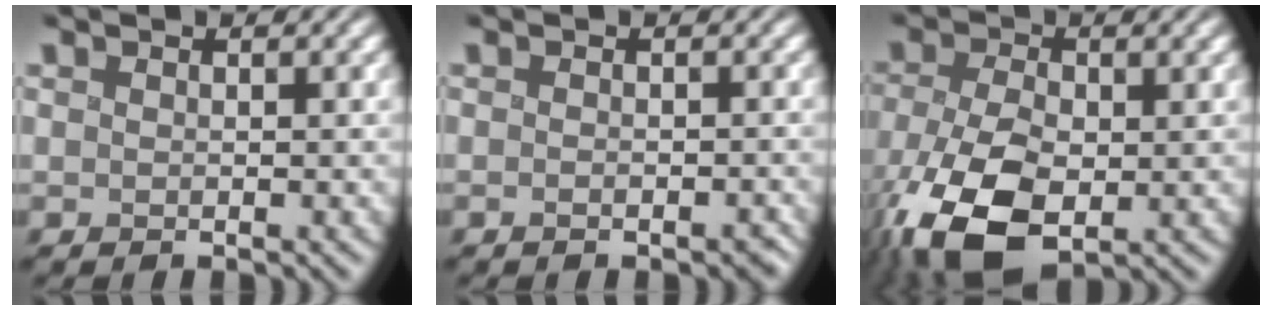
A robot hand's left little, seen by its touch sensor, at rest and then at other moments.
{"total": 0.9, "force": [-0.5, 0.5, 0.5], "torque": [-0.003, -0.003, -0.006]}
{"total": 10.3, "force": [-3.6, 5.9, 7.6], "torque": [-0.181, -0.023, -0.068]}